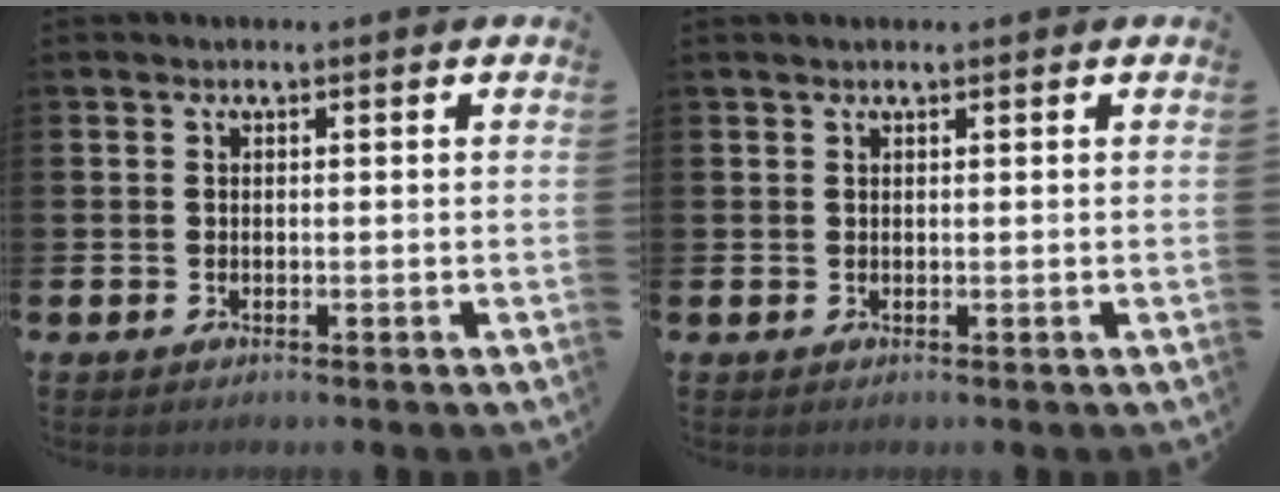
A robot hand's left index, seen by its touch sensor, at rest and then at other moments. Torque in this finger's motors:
{"motor_torque": [1.08, -1.06, 0.09, 0.00]}